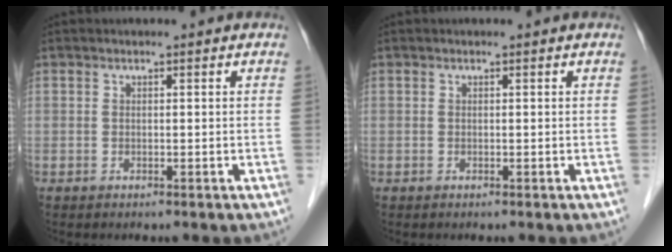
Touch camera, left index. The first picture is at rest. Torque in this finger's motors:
{"motor_torque": [0.00, 0.01, 0.00, 0.00]}